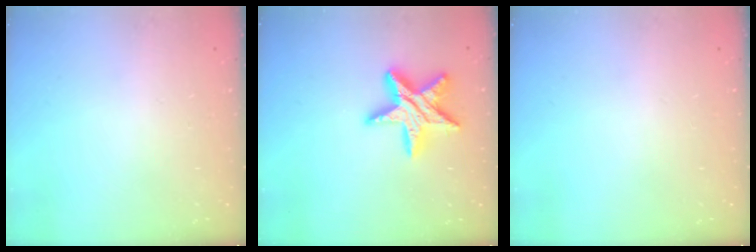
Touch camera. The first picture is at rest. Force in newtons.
{"total": 15.6, "press": 15.5, "slide": 1.0}
{"total": 0.0}